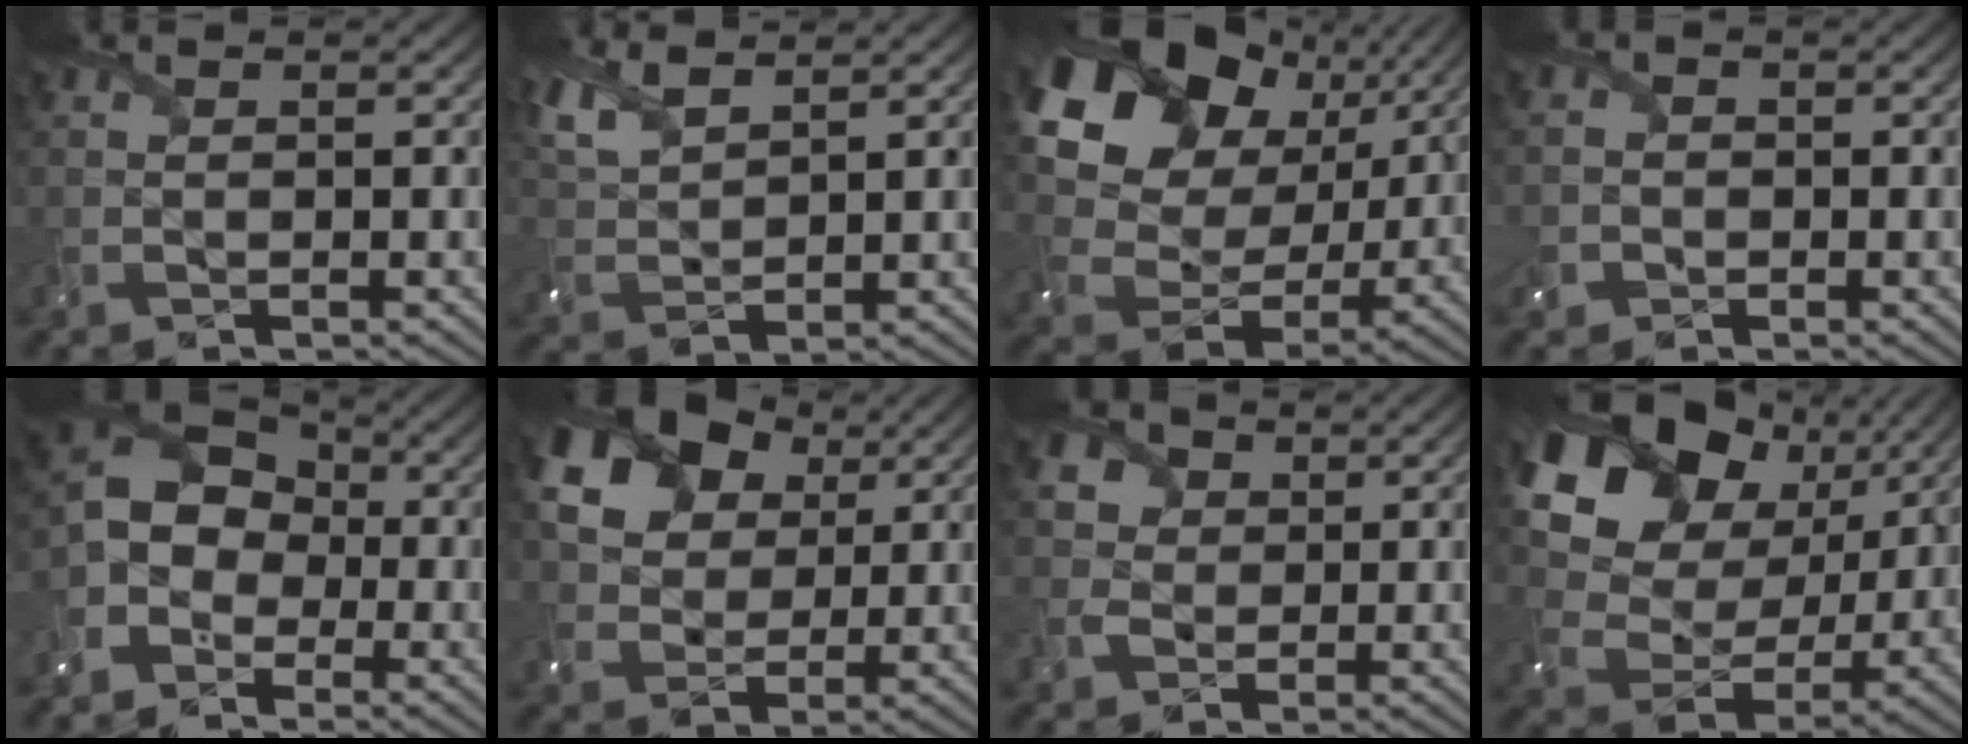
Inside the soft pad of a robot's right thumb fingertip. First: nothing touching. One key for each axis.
{"total": 6.0, "fx": 4.4, "fy": 2.3, "fz": 3.4, "tx": -0.100, "ty": 0.009, "tz": 0.095}
{"total": 18.3, "fx": 8.0, "fy": 13.1, "fz": 9.8, "tx": -0.230, "ty": 0.024, "tz": 0.154}
{"total": 2.7, "fx": -1.2, "fy": 2.3, "fz": 0.6, "tx": -0.017, "ty": -0.003, "tz": -0.030}
{"total": 8.8, "fx": -3.1, "fy": 6.9, "fz": 4.5, "tx": -0.102, "ty": -0.009, "tz": -0.069}
{"total": 14.5, "fx": 6.3, "fy": 10.4, "fz": 7.8, "tx": -0.194, "ty": 0.045, "tz": 0.118}
{"total": 4.3, "fx": 0.8, "fy": 3.9, "fz": 1.6, "tx": -0.056, "ty": 0.005, "tz": 0.005}
{"total": 18.0, "fx": 8.4, "fy": 12.9, "fz": 9.4, "tx": -0.222, "ty": 0.029, "tz": 0.157}